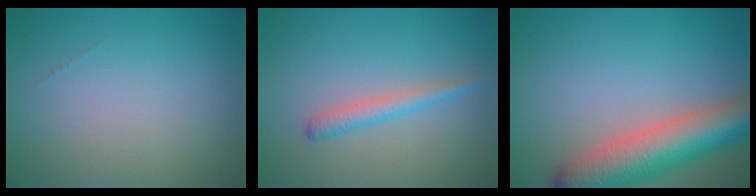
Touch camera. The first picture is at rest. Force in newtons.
{"total": 2.0, "press": 2.0, "slide": 0.0}
{"total": 8.7, "press": 8.7, "slide": 0.5}